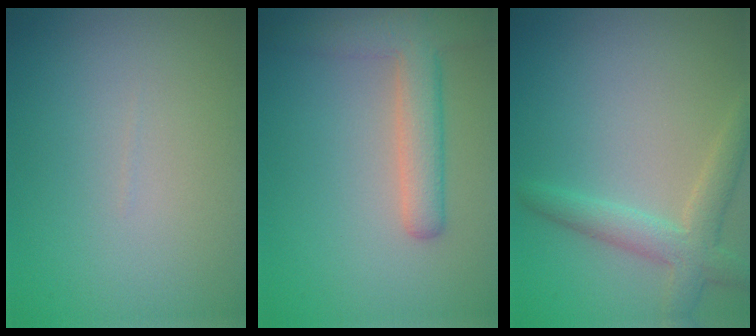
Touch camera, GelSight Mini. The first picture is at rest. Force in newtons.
{"total": 4.3, "press": 4.3, "slide": 0.2}
{"total": 3.4, "press": 3.4, "slide": 0.3}